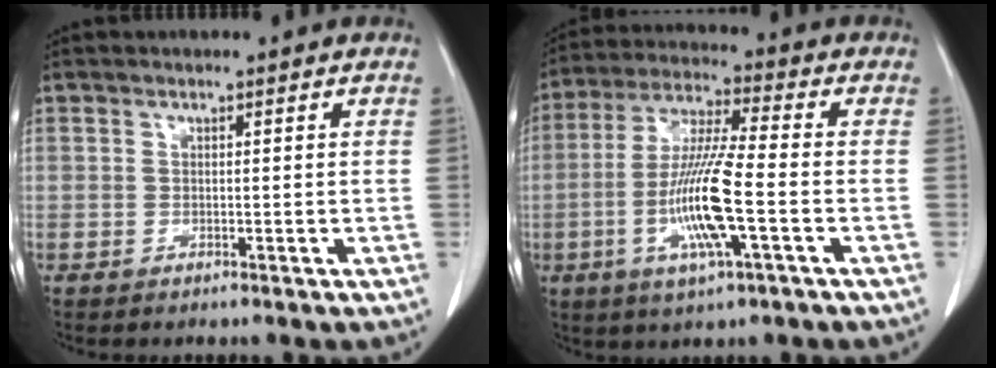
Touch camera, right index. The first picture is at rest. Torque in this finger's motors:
{"motor_torque": [1.67, -0.47, 0.40, 0.18]}